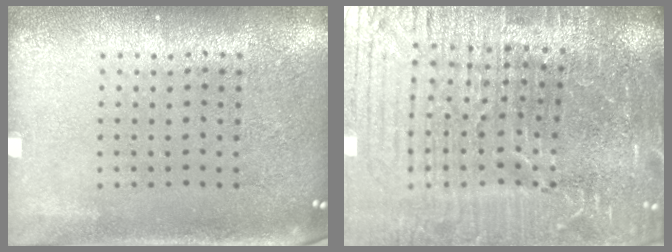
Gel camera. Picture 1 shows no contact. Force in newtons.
{"total": 7.1, "press": 6.1, "slide": 3.6}